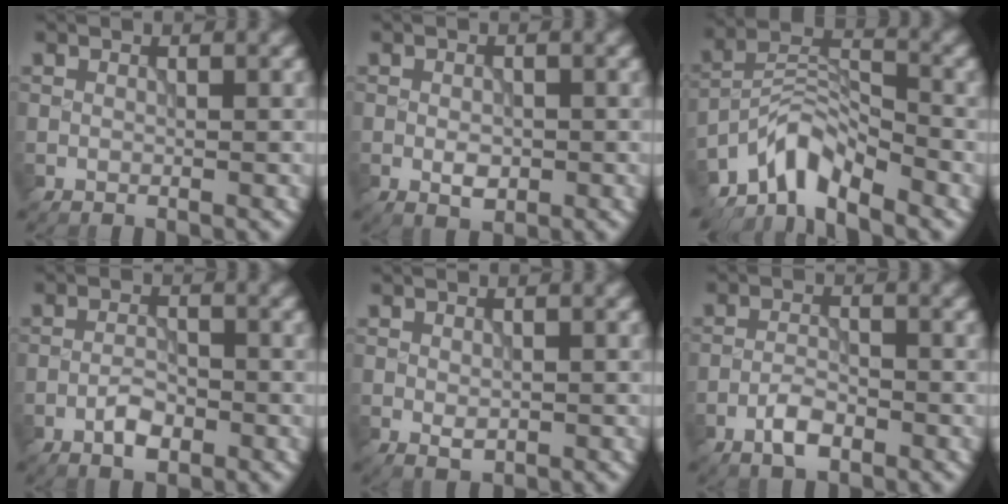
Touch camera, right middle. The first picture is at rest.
{"total": 2.0, "force": [-0.5, 1.2, 1.5], "torque": [-0.026, -0.001, -0.009]}
{"total": 5.3, "force": [-4.4, 1.7, 2.4], "torque": [-0.033, 0.003, -0.096]}
{"total": 2.5, "force": [-1.3, 1.1, 1.8], "torque": [-0.030, 0.004, -0.028]}
{"total": 1.2, "force": [-0.2, 0.7, 1.0], "torque": [-0.018, -0.005, -0.001]}
{"total": 2.6, "force": [-1.6, 1.0, 1.9], "torque": [-0.034, 0.003, -0.034]}